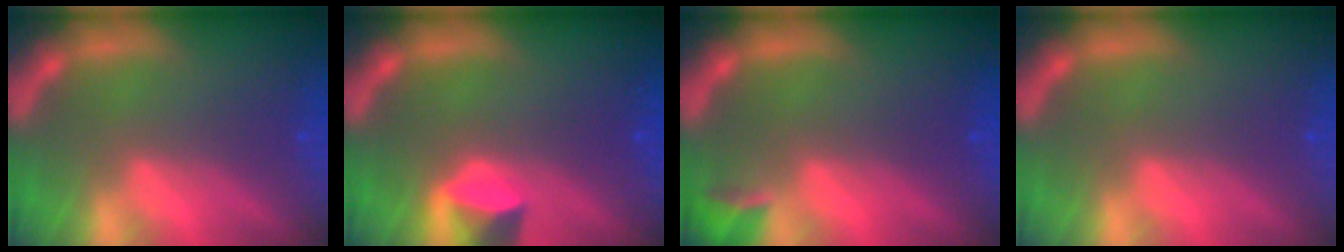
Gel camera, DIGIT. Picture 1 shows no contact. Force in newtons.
{"total": 2.4}
{"total": 1.9}
{"total": 0.0}